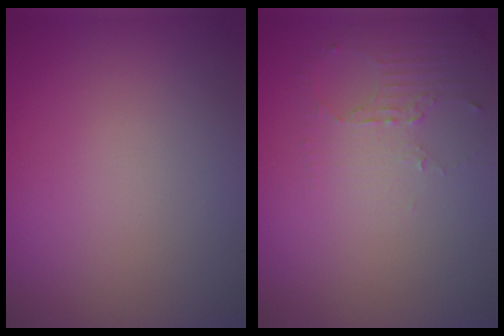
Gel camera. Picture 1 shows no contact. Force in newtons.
{"total": 2.2, "press": 1.7, "slide": 1.5}